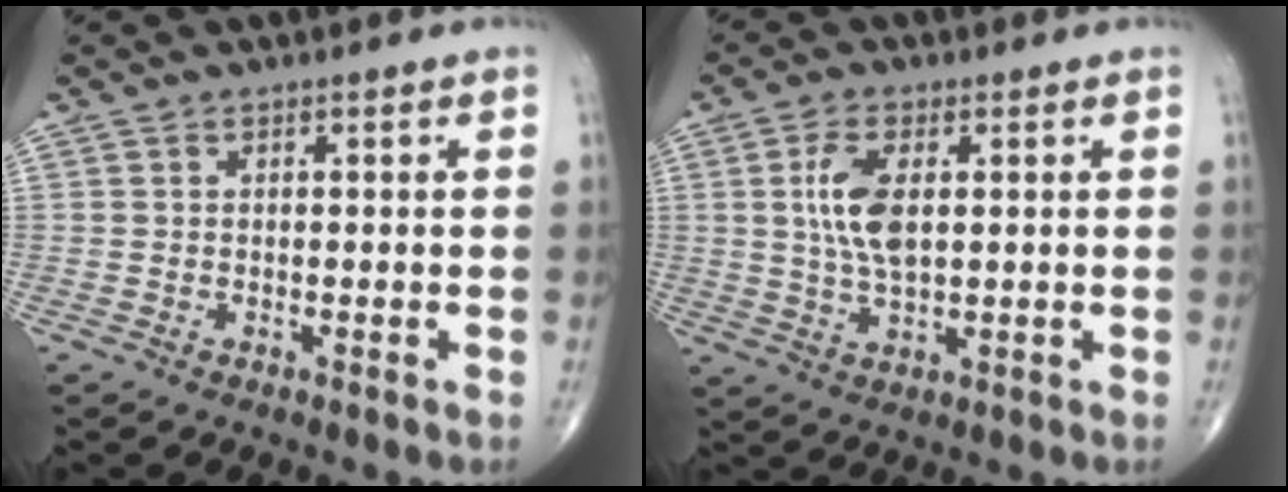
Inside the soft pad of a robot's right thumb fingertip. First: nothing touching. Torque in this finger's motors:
{"motor_torque": [1.41, 1.32, 0.77, -0.09, 0.04]}